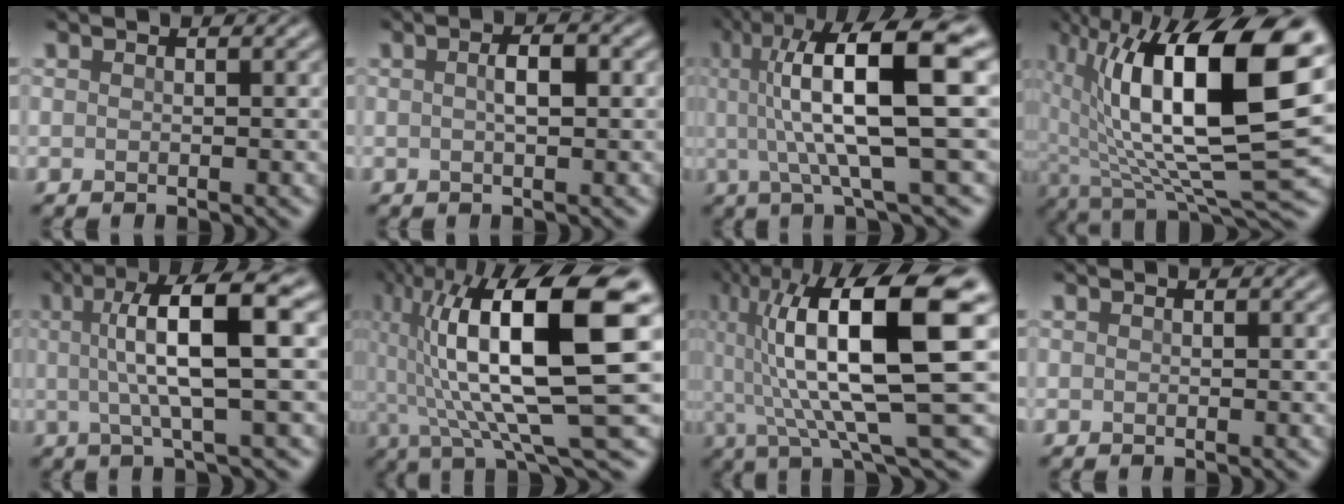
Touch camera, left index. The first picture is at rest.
{"total": 2.0, "force": [0.1, 0.5, 1.9], "torque": [-0.035, 0.004, 0.001]}
{"total": 11.9, "force": [1.8, 2.7, 11.4], "torque": [-0.167, 0.011, 0.030]}
{"total": 17.7, "force": [3.9, 6.9, 15.8], "torque": [-0.272, 0.008, 0.067]}
{"total": 9.2, "force": [1.7, 2.1, 8.8], "torque": [-0.128, 0.011, 0.023]}
{"total": 16.0, "force": [2.9, 4.1, 15.2], "torque": [-0.260, 0.009, 0.055]}
{"total": 14.4, "force": [2.7, 3.3, 13.8], "torque": [-0.227, 0.014, 0.051]}
{"total": 0.0}